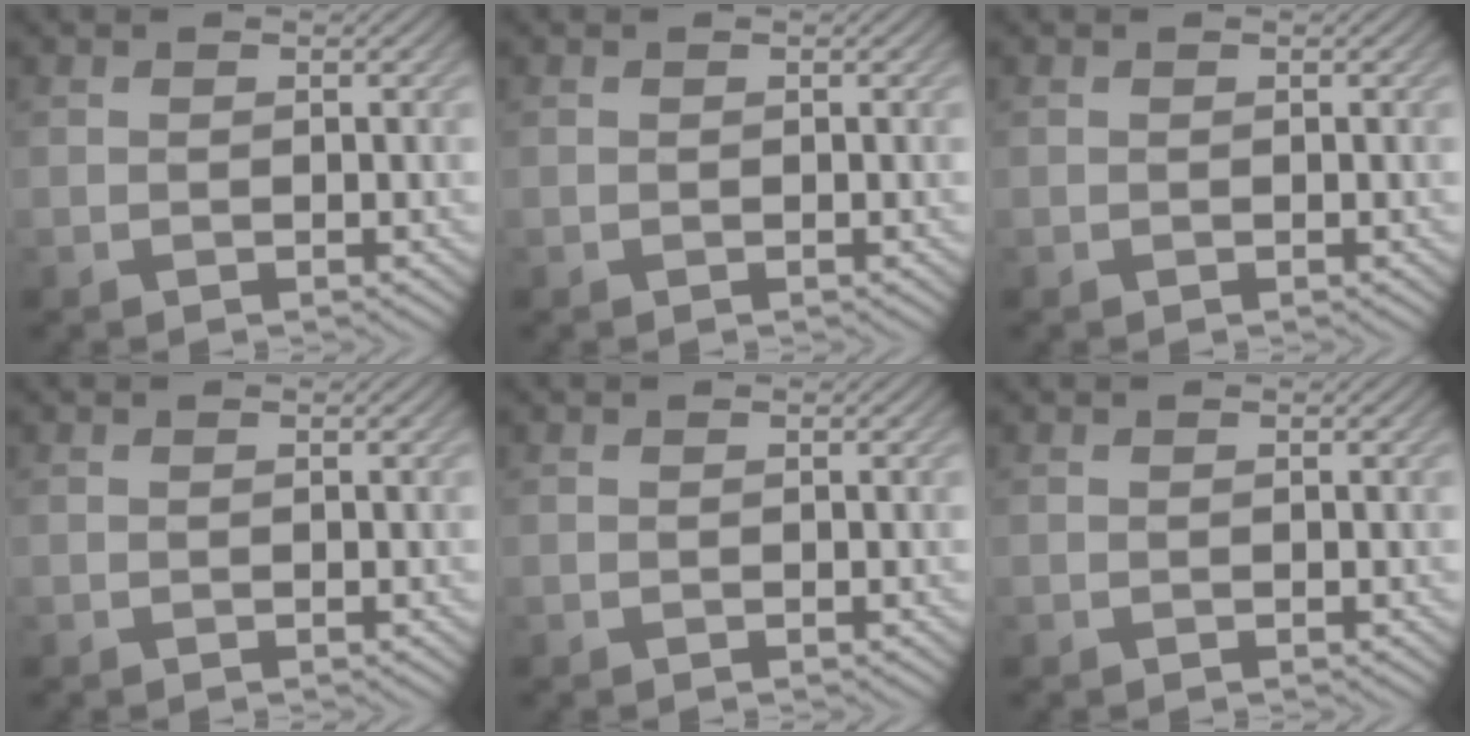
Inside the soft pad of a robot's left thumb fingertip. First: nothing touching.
{"total": 0.0}
{"total": 0.0}
{"total": 0.0}
{"total": 0.0}
{"total": 0.0}